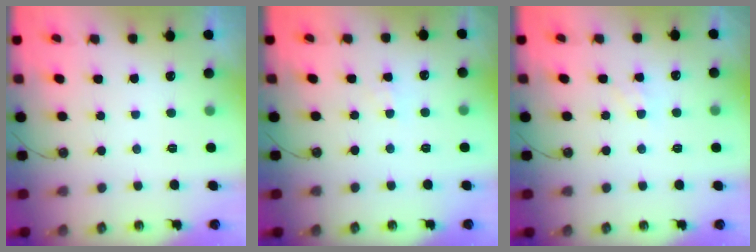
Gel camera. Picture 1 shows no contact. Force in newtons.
{"total": 2.5, "press": 2.5, "slide": 0.5}
{"total": 4.7, "press": 4.7, "slide": 0.7}